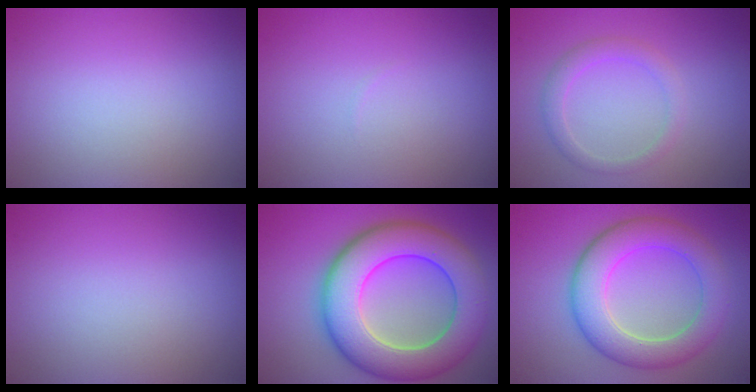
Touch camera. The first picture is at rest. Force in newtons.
{"total": 0.0}
{"total": 2.0, "press": 2.0, "slide": 0.3}
{"total": 0.0}
{"total": 11.1, "press": 11.1, "slide": 0.3}
{"total": 6.6, "press": 6.6, "slide": 0.3}